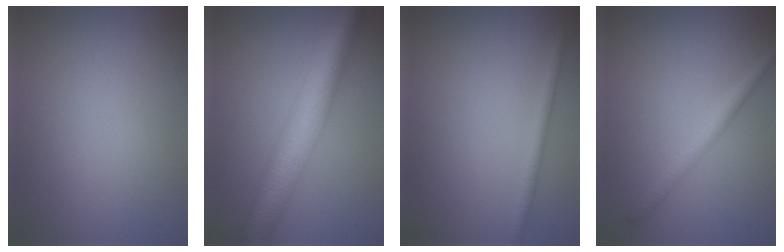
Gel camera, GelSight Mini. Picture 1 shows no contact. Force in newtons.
{"total": 7.4, "press": 7.4, "slide": 0.1}
{"total": 1.5, "press": 1.5, "slide": 0.1}
{"total": 2.2, "press": 2.2, "slide": 0.1}